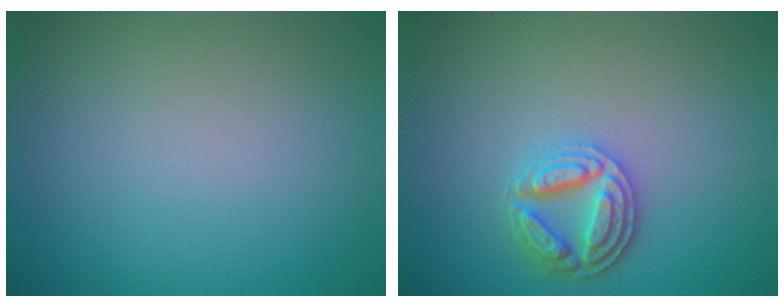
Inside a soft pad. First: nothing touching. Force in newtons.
{"total": 3.7, "press": 3.3, "slide": 1.7}